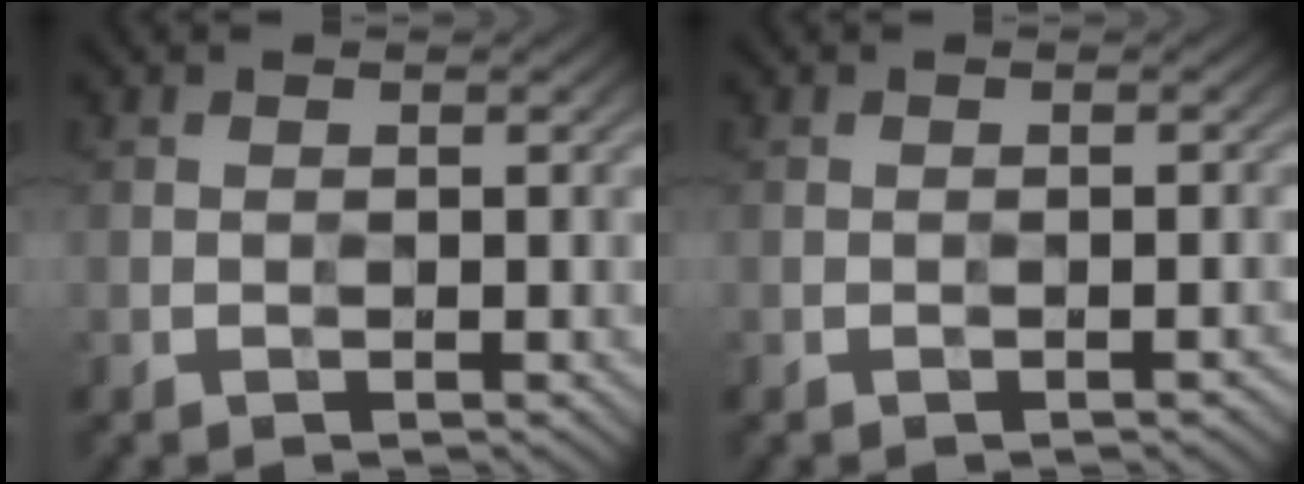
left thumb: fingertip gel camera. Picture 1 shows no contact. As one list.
[{"total": 0.9, "force": [-0.9, -0.2, 0.2], "torque": [0.000, 0.005, -0.010]}]